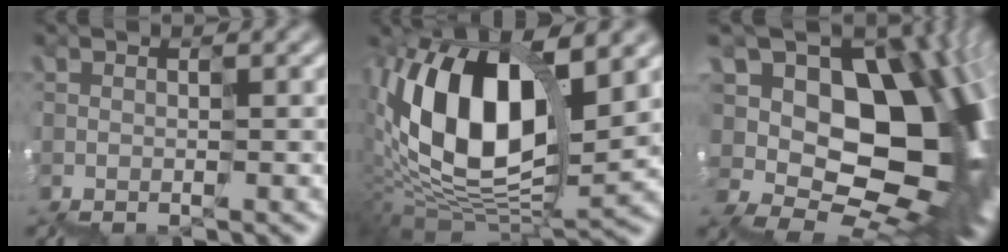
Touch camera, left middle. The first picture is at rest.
{"total": 10.8, "force": [3.7, 5.6, 8.5], "torque": [-0.175, 0.024, 0.064]}
{"total": 16.1, "force": [3.8, 10.8, 11.3], "torque": [-0.165, 0.054, 0.082]}